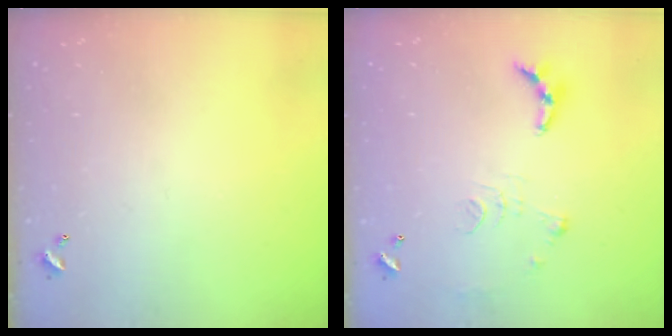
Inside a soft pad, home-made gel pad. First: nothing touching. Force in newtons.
{"total": 9.3, "press": 9.3, "slide": 0.8}